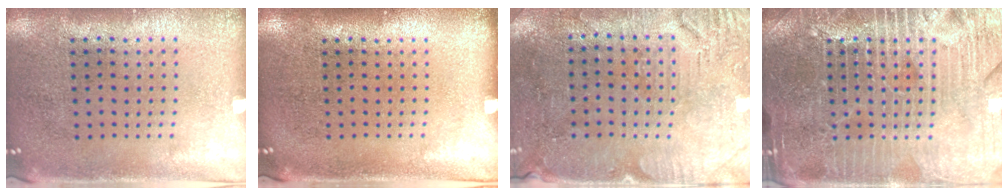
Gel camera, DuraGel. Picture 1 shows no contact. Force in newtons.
{"total": 0.0}
{"total": 3.0, "press": 2.9, "slide": 0.6}
{"total": 5.4, "press": 5.3, "slide": 0.6}